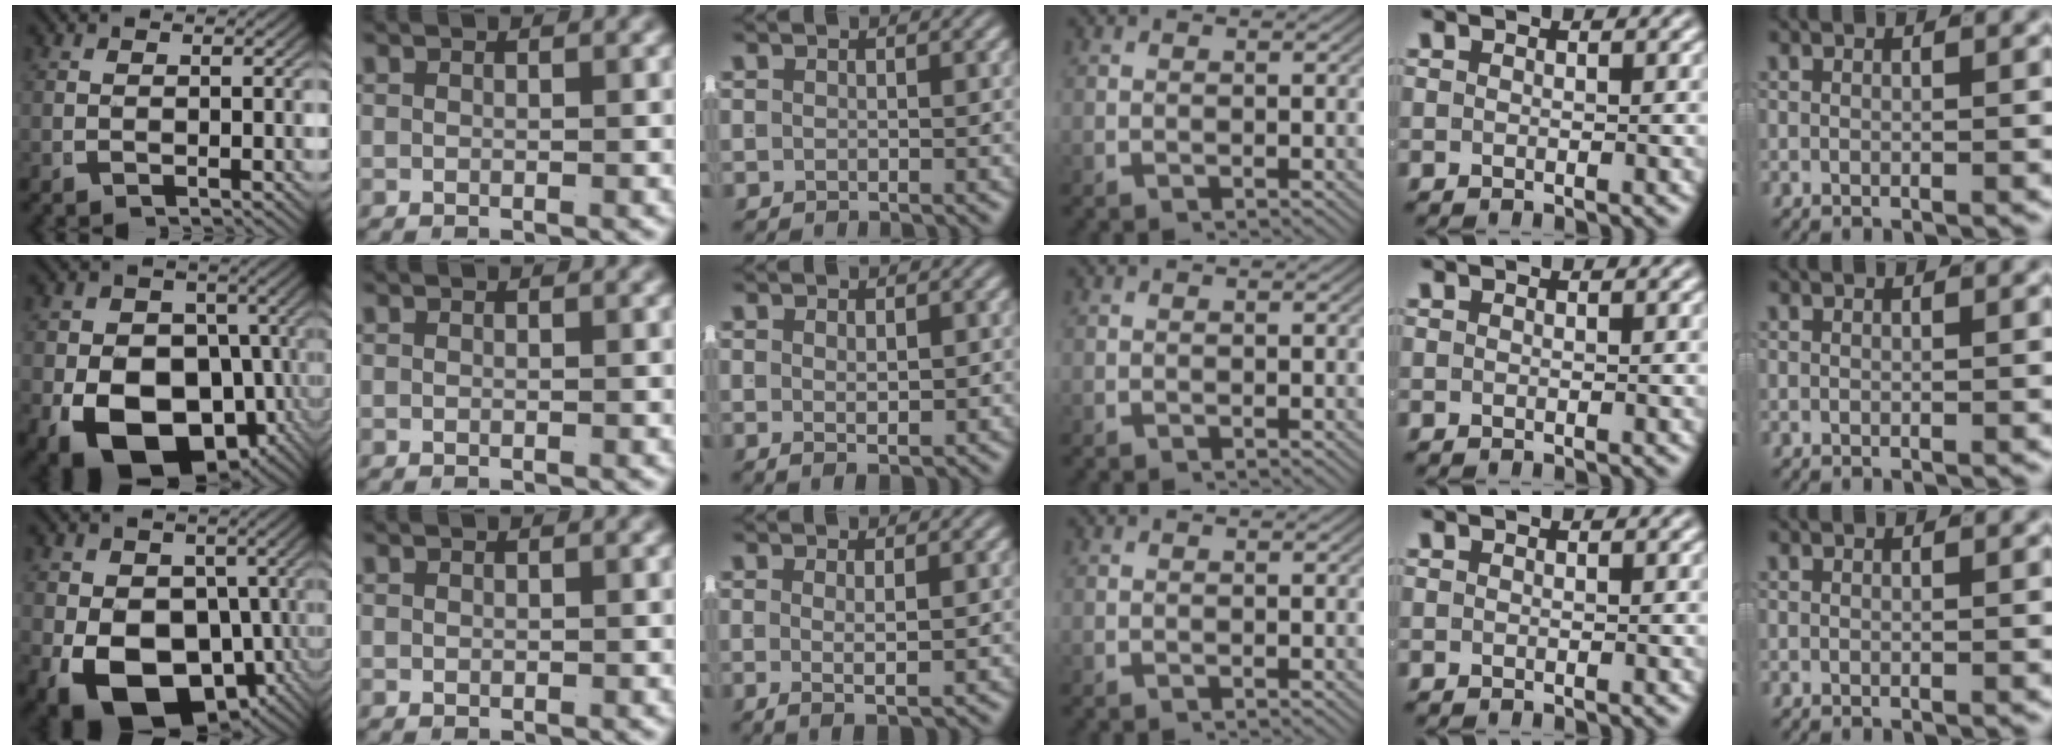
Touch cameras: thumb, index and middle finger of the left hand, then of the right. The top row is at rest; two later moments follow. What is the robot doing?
{"motion": "lift_and_place", "object": "shorts"}